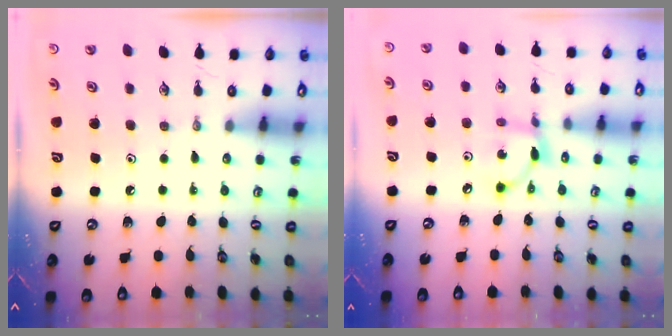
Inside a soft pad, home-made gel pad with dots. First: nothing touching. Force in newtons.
{"total": 6.5, "press": 6.5, "slide": 0.1}